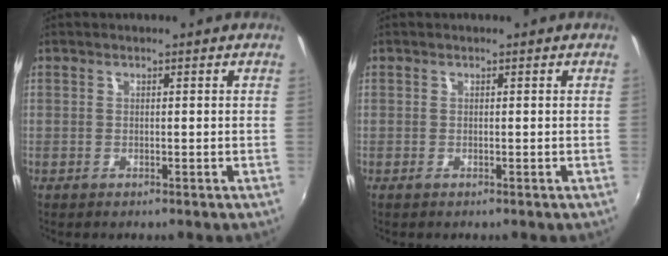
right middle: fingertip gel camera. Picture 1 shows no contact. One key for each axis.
{"total": 0.0}